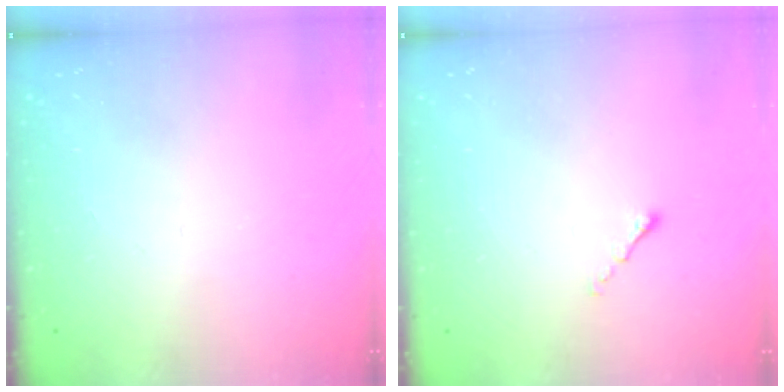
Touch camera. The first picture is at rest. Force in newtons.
{"total": 0.0}